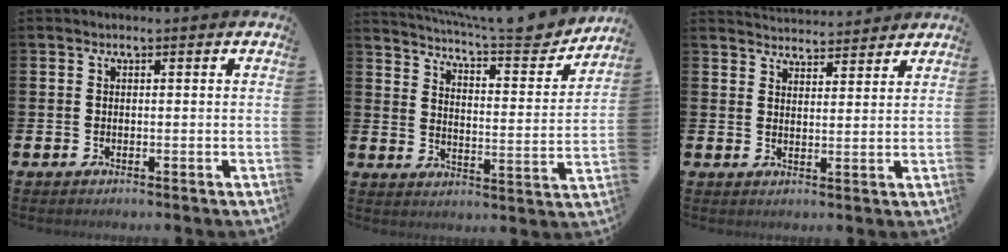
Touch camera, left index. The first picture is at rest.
{"total": 7.8, "force": [7.3, 0.6, 2.6], "torque": [-0.068, -0.056, 0.122]}
{"total": 4.0, "force": [3.9, 0.5, -0.3], "torque": [-0.004, -0.022, 0.073]}